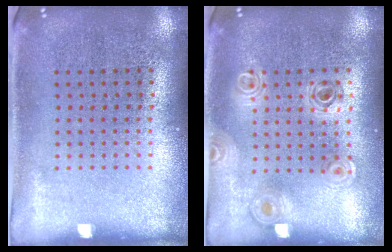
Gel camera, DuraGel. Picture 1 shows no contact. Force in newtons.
{"total": 0.9, "press": 0.9, "slide": 0.1}